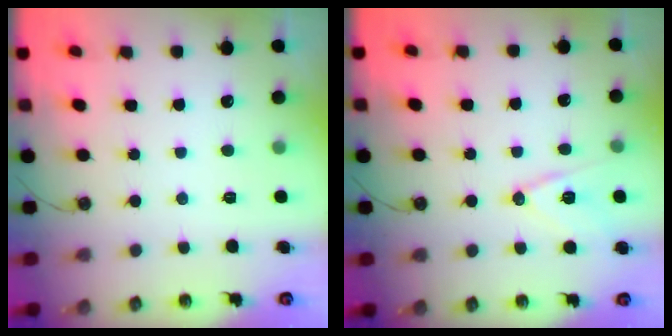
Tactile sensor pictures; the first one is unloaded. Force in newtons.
{"total": 12.1, "press": 11.6, "slide": 3.4}